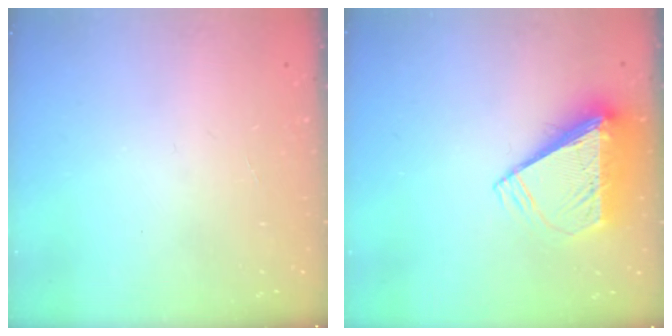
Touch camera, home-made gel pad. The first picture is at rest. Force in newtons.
{"total": 9.1, "press": 9.0, "slide": 1.3}